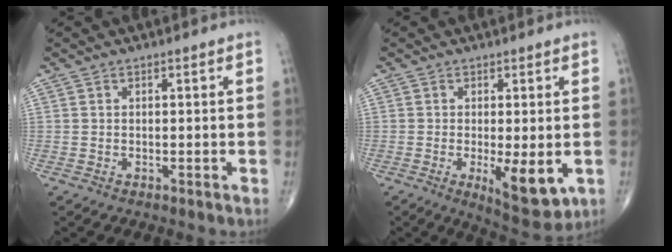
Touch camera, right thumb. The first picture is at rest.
{"total": 8.7, "force": [-2.1, 2.9, 8.0], "torque": [-0.108, -0.022, -0.025]}